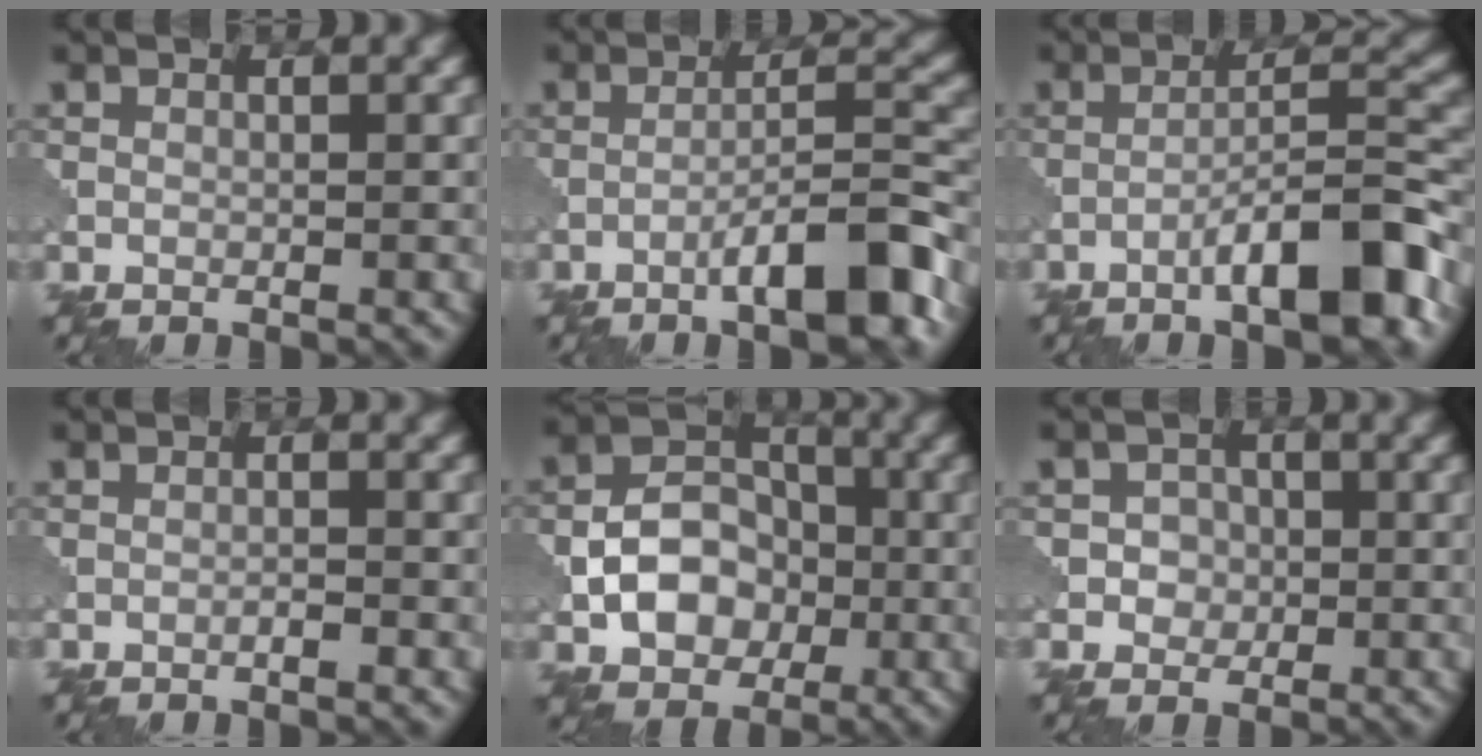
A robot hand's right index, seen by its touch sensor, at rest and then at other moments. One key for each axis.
{"total": 6.9, "fx": -4.0, "fy": 1.0, "fz": 5.5, "tx": -0.082, "ty": 0.017, "tz": -0.069}
{"total": 7.8, "fx": -4.4, "fy": 1.3, "fz": 6.3, "tx": -0.096, "ty": 0.021, "tz": -0.074}
{"total": 0.9, "fx": -0.5, "fy": 0.1, "fz": 0.7, "tx": -0.012, "ty": 0.002, "tz": -0.010}
{"total": 6.3, "fx": -1.4, "fy": 4.8, "fz": 3.9, "tx": -0.059, "ty": 0.003, "tz": -0.025}
{"total": 2.1, "fx": -0.2, "fy": 2.0, "fz": 0.6, "tx": 0.008, "ty": 0.000, "tz": -0.012}